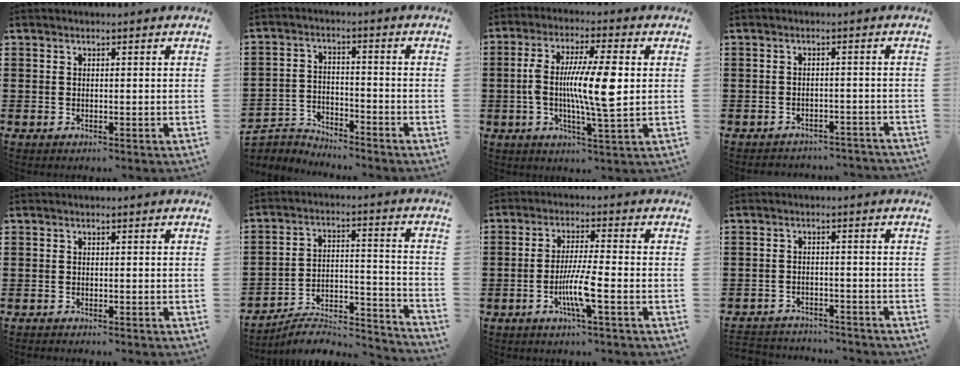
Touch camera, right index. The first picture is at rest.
{"total": 4.2, "force": [-4.2, 0.6, -0.2], "torque": [-0.016, -0.002, -0.094]}
{"total": 10.6, "force": [0.4, 1.8, 10.4], "torque": [-0.193, 0.004, 0.002]}
{"total": 2.4, "force": [-2.4, 0.3, -0.2], "torque": [-0.003, -0.001, -0.052]}
{"total": 0.8, "force": [-0.8, 0.0, -0.1], "torque": [0.001, -0.003, -0.017]}
{"total": 6.1, "force": [-5.5, 1.7, 1.9], "torque": [-0.027, 0.003, -0.108]}
{"total": 6.5, "force": [-2.5, 0.2, 6.0], "torque": [-0.120, -0.014, -0.049]}
{"total": 3.1, "force": [-3.0, 0.2, -0.3], "torque": [-0.001, -0.002, -0.066]}